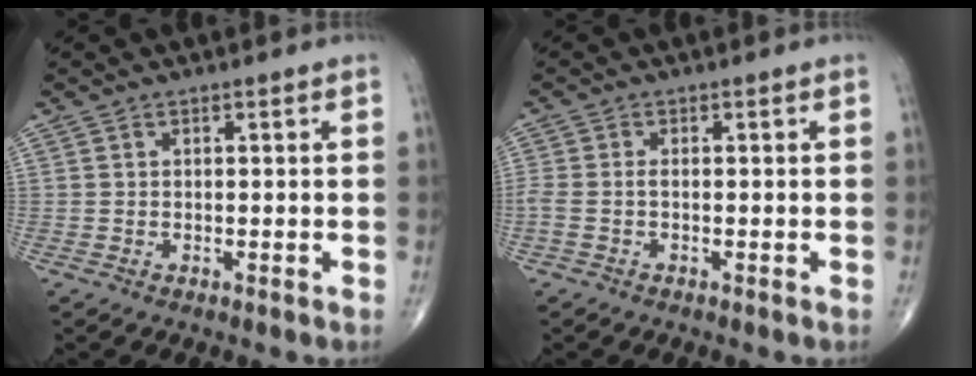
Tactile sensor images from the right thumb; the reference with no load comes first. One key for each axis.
{"total": 2.3, "fx": -0.5, "fy": 1.0, "fz": 2.0, "tx": -0.057, "ty": 0.005, "tz": -0.010}